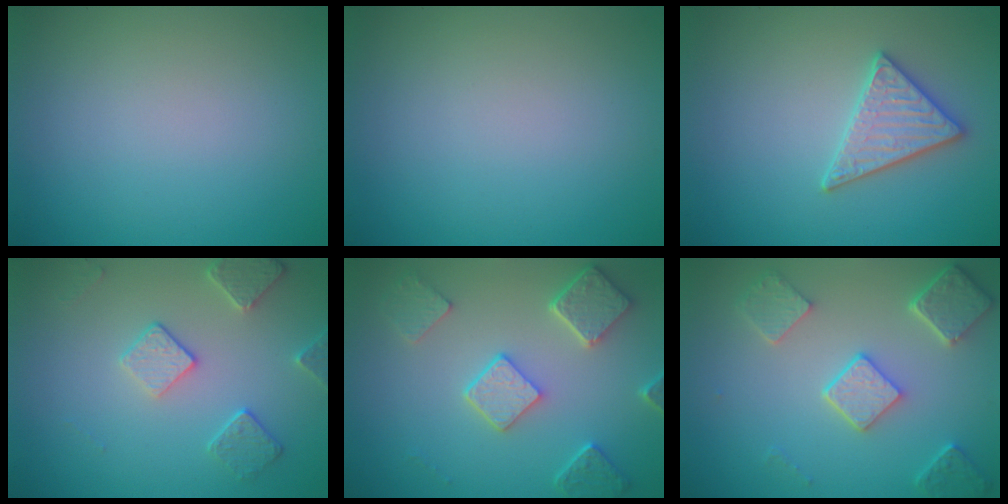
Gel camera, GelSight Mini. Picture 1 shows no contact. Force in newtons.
{"total": 0.0}
{"total": 3.0, "press": 3.0, "slide": 0.2}
{"total": 2.8, "press": 2.7, "slide": 0.6}
{"total": 5.0, "press": 3.9, "slide": 3.0}
{"total": 5.1, "press": 3.9, "slide": 3.2}